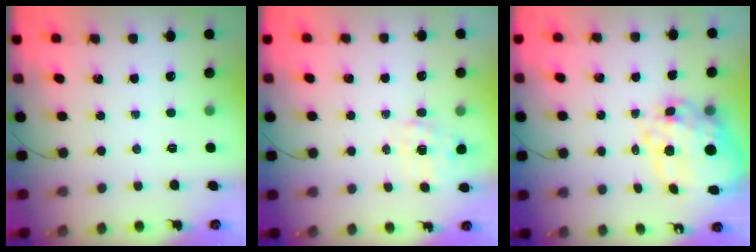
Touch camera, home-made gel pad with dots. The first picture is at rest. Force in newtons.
{"total": 2.2, "press": 2.1, "slide": 0.7}
{"total": 17.4, "press": 16.9, "slide": 4.0}